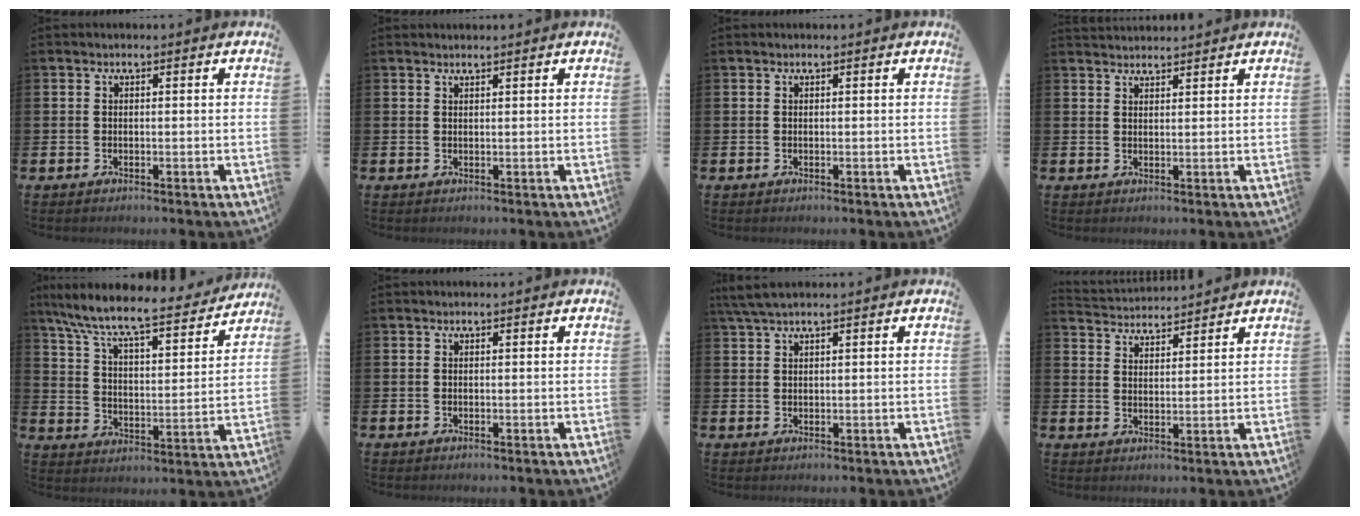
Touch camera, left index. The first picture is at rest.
{"total": 0.9, "force": [0.9, -0.1, 0.0], "torque": [0.014, -0.007, 0.013]}
{"total": 0.0}
{"total": 2.2, "force": [2.2, 0.4, 0.0], "torque": [-0.002, -0.008, 0.039]}
{"total": 9.2, "force": [8.2, 1.4, 4.0], "torque": [-0.103, -0.063, 0.131]}
{"total": 0.0}
{"total": 2.8, "force": [2.2, 0.3, 1.7], "torque": [-0.037, 0.001, 0.040]}
{"total": 3.8, "force": [3.7, 0.3, -0.4], "torque": [-0.010, -0.022, 0.068]}